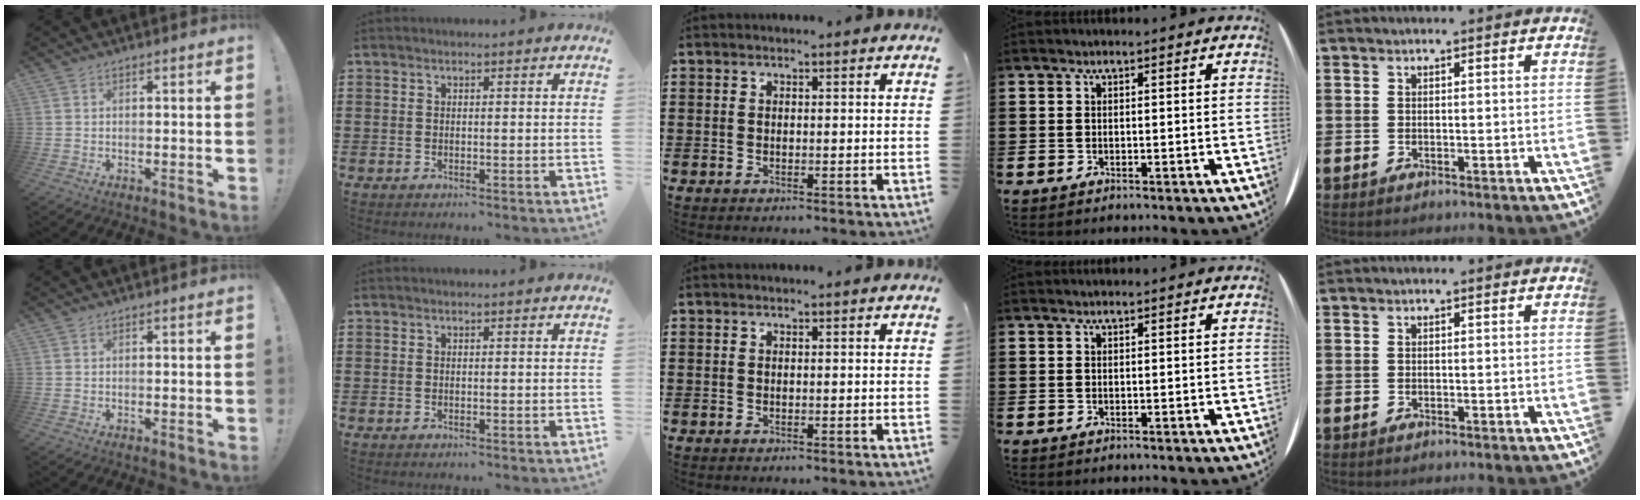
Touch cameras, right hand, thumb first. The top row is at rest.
{}